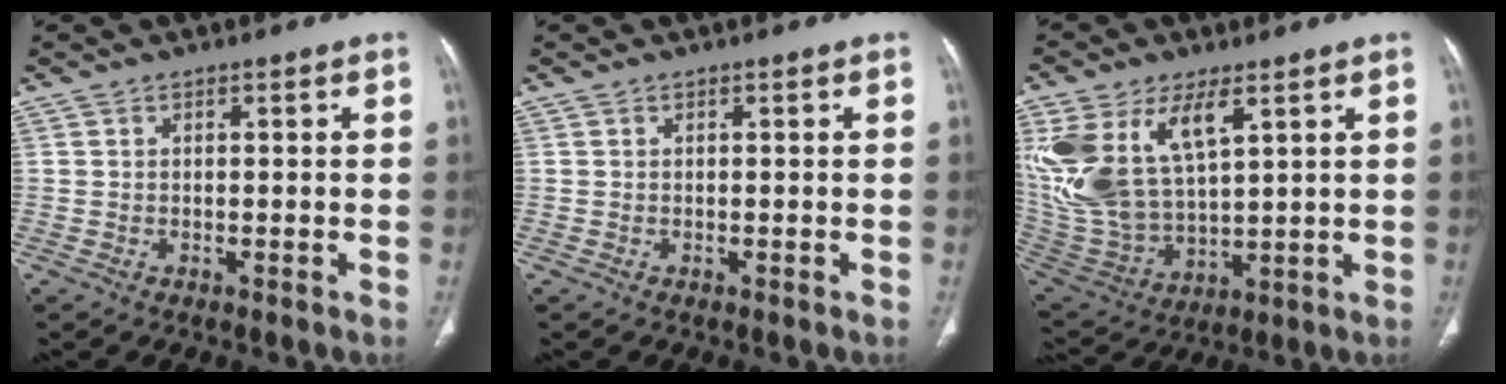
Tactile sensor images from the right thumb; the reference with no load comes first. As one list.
[{"total": 0.0}, {"total": 19.3, "force": [7.7, 9.7, 14.9], "torque": [-0.306, -0.022, 0.164]}]